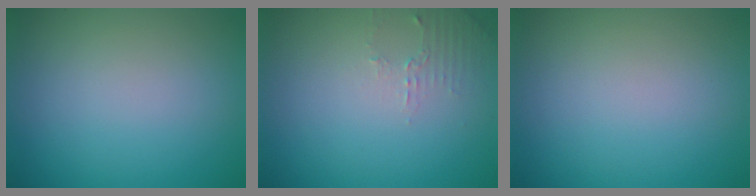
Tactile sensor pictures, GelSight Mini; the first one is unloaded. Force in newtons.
{"total": 1.4, "press": 1.4, "slide": 0.4}
{"total": 0.0}